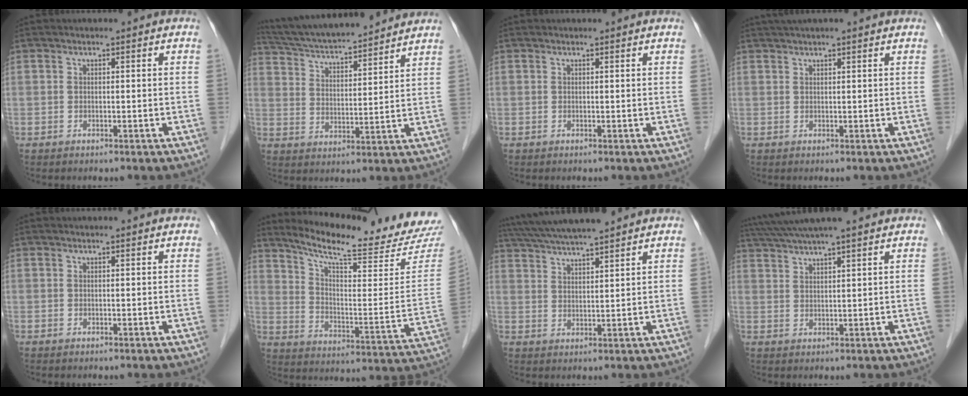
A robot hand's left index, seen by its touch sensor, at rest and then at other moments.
{"total": 18.0, "force": [16.5, 1.6, 7.1], "torque": [-0.124, 0.029, 0.262]}
{"total": 1.2, "force": [1.2, 0.0, 0.2], "torque": [-0.011, 0.006, 0.013]}
{"total": 6.2, "force": [5.4, 0.0, 3.1], "torque": [-0.046, 0.039, 0.075]}
{"total": 1.9, "force": [1.9, 0.0, 0.3], "torque": [-0.012, 0.006, 0.019]}
{"total": 20.7, "force": [19.8, -0.3, 6.3], "torque": [-0.114, -0.103, 0.265]}
{"total": 13.3, "force": [11.8, 0.7, 6.1], "torque": [-0.111, 0.036, 0.187]}
{"total": 13.4, "force": [11.8, 0.2, 6.4], "torque": [-0.117, 0.039, 0.175]}